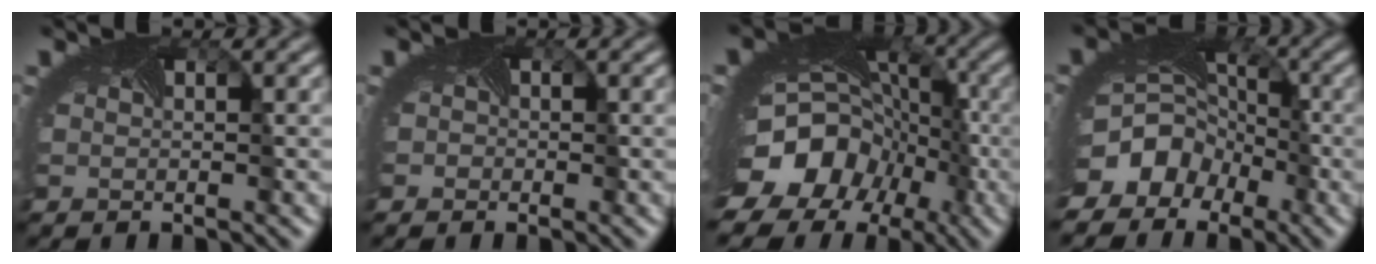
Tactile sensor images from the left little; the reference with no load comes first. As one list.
[{"total": 1.3, "force": [-0.2, 1.2, 0.5], "torque": [0.000, 0.002, -0.008]}, {"total": 16.4, "force": [-6.9, 12.6, 7.9], "torque": [-0.161, -0.037, -0.111]}, {"total": 10.5, "force": [-5.5, 8.2, 3.7], "torque": [-0.073, -0.028, -0.091]}]